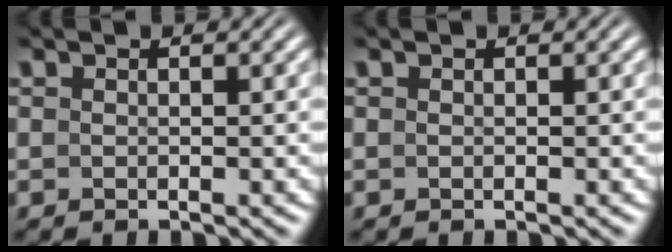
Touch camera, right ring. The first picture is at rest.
{"total": 0.0}